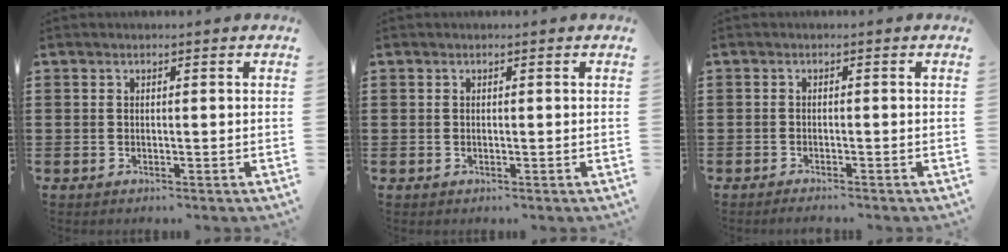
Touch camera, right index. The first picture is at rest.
{"total": 0.0}
{"total": 0.9, "force": [-0.9, 0.0, 0.1], "torque": [-0.004, 0.001, -0.017]}